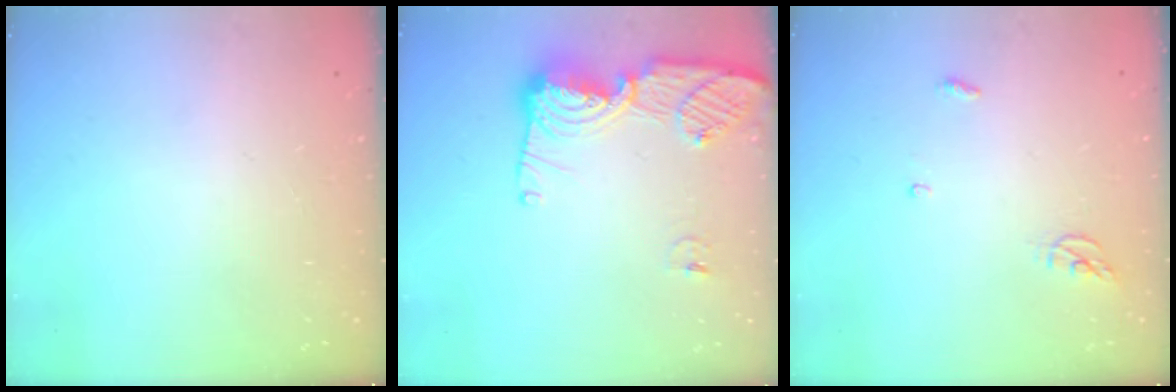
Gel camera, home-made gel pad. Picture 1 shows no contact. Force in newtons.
{"total": 14.0, "press": 13.9, "slide": 1.4}
{"total": 3.5, "press": 3.5, "slide": 0.2}